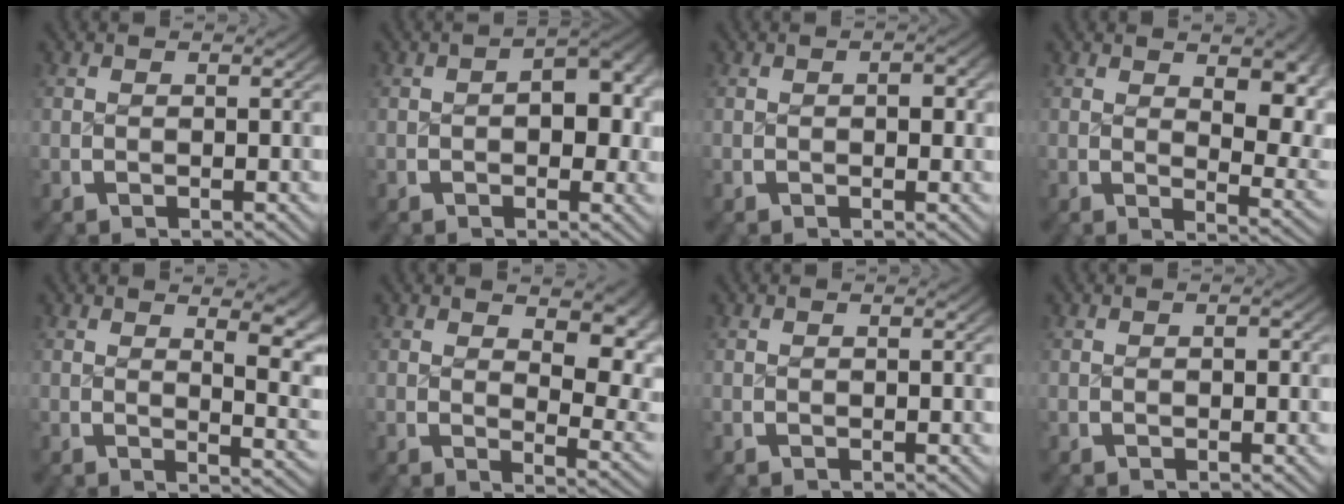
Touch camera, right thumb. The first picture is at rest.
{"total": 4.6, "force": [-0.2, 2.7, 3.8], "torque": [-0.055, -0.013, 0.000]}
{"total": 1.5, "force": [-0.1, 0.9, 1.2], "torque": [-0.021, -0.005, -0.002]}
{"total": 5.0, "force": [1.9, 2.3, 4.0], "torque": [-0.043, -0.015, 0.031]}
{"total": 4.8, "force": [1.4, 1.8, 4.2], "torque": [-0.035, -0.012, 0.024]}
{"total": 5.5, "force": [1.7, 2.9, 4.3], "torque": [-0.042, -0.018, 0.034]}
{"total": 0.0}
{"total": 0.6, "force": [-0.1, 0.5, 0.4], "torque": [-0.008, -0.004, -0.002]}